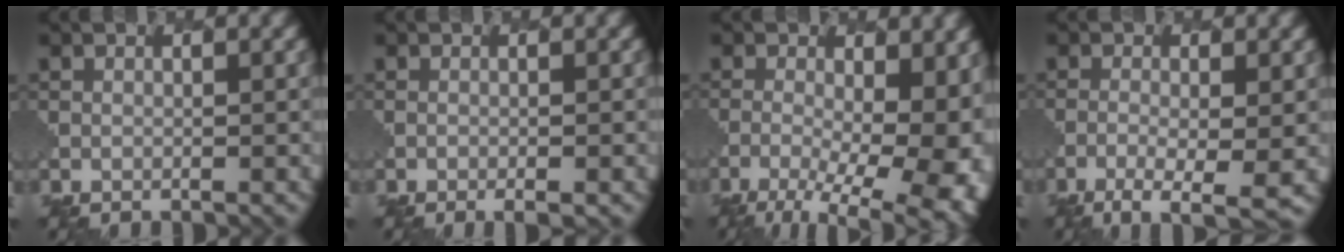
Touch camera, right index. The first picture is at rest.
{"total": 1.7, "force": [-0.7, 0.5, 1.4], "torque": [-0.009, 0.001, -0.007]}
{"total": 13.8, "force": [-3.3, 6.7, 11.7], "torque": [-0.163, -0.023, -0.032]}
{"total": 4.5, "force": [-2.1, 1.2, 3.9], "torque": [-0.071, -0.009, -0.035]}